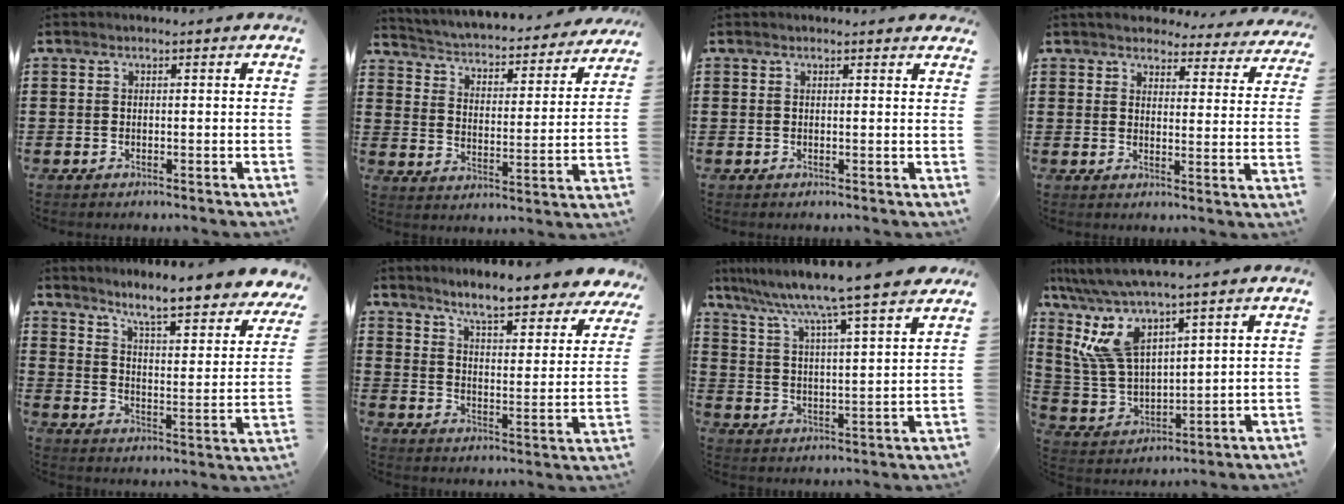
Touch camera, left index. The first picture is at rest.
{"total": 2.7, "force": [2.7, 0.0, 0.6], "torque": [-0.030, -0.033, 0.034]}
{"total": 0.8, "force": [0.7, 0.0, 0.4], "torque": [-0.009, -0.001, 0.014]}
{"total": 3.9, "force": [3.8, 0.8, 0.2], "torque": [-0.020, -0.022, 0.065]}
{"total": 6.7, "force": [5.9, -0.6, 3.1], "torque": [-0.077, -0.056, 0.091]}
{"total": 6.9, "force": [6.3, -0.3, 2.7], "torque": [-0.072, -0.048, 0.104]}
{"total": 7.6, "force": [6.8, -1.5, 3.0], "torque": [-0.089, -0.054, 0.106]}
{"total": 9.7, "force": [5.7, 3.1, 7.2], "torque": [-0.185, -0.031, 0.097]}